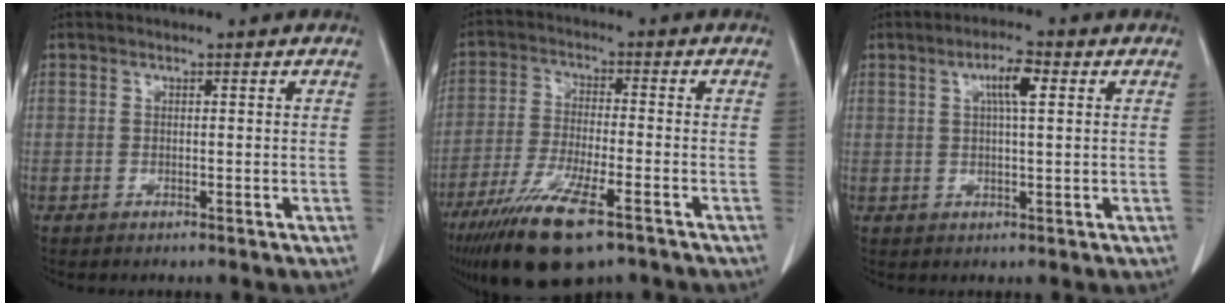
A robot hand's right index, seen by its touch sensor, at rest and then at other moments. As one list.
[{"total": 13.3, "force": [-8.6, 2.5, 9.8], "torque": [-0.189, -0.032, -0.150]}, {"total": 4.4, "force": [1.5, 0.7, 4.1], "torque": [-0.072, 0.006, 0.026]}]